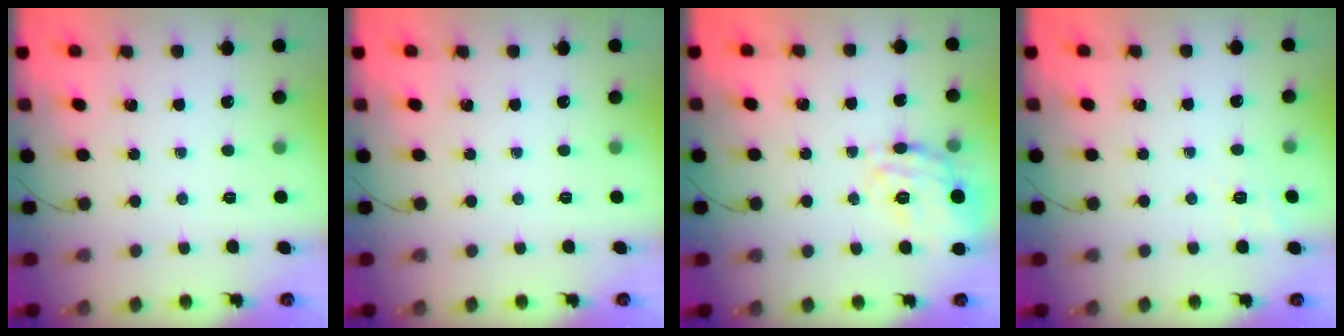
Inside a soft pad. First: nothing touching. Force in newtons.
{"total": 0.0}
{"total": 17.7, "press": 17.7, "slide": 0.5}
{"total": 2.1, "press": 0.6, "slide": 2.0}